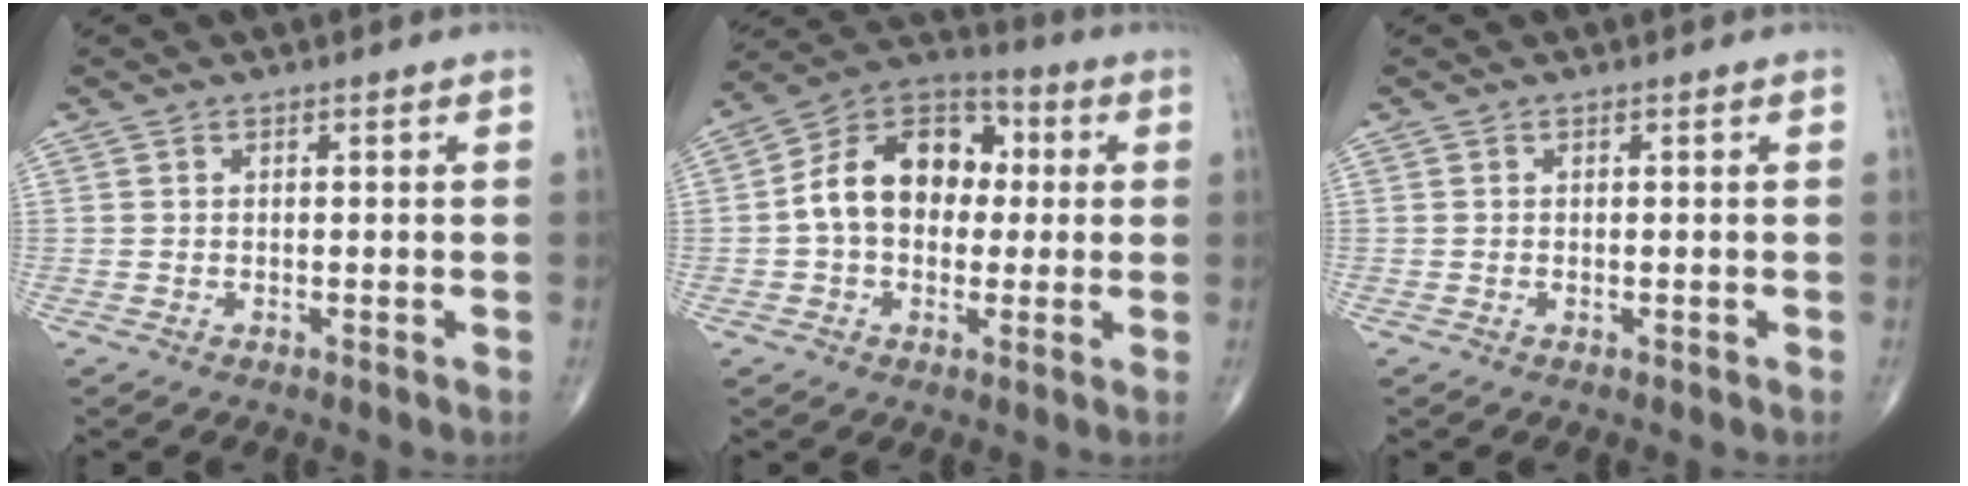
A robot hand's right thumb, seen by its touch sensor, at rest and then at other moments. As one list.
[{"total": 15.1, "force": [0.8, 10.9, 10.5], "torque": [-0.143, 0.035, 0.001]}, {"total": 0.0}]